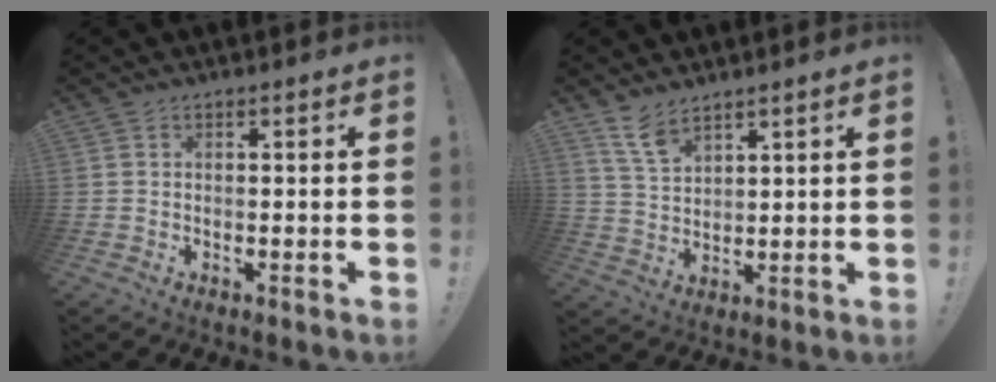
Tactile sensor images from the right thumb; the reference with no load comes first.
{"total": 7.9, "force": [6.1, 4.0, 3.3], "torque": [-0.061, -0.036, 0.117]}